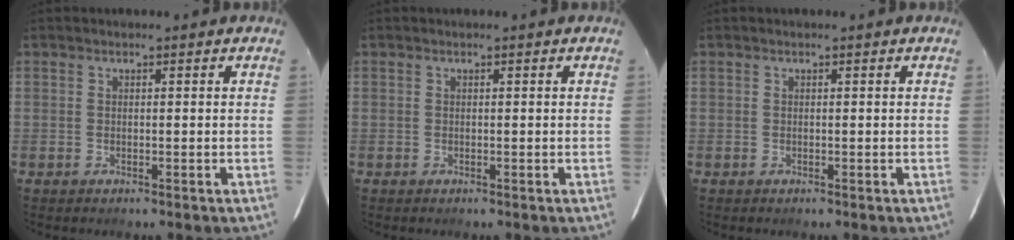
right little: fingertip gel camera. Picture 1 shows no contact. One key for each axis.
{"total": 0.0}
{"total": 0.0}